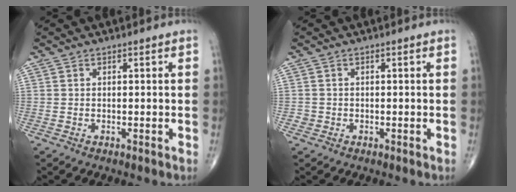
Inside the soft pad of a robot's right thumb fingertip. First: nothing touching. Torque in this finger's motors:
{"motor_torque": [0.19, 0.06, 0.34, 0.16, -0.01]}